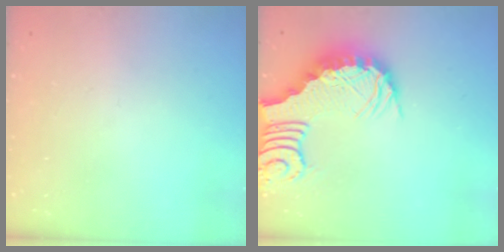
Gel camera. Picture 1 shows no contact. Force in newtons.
{"total": 3.8, "press": 3.7, "slide": 0.7}